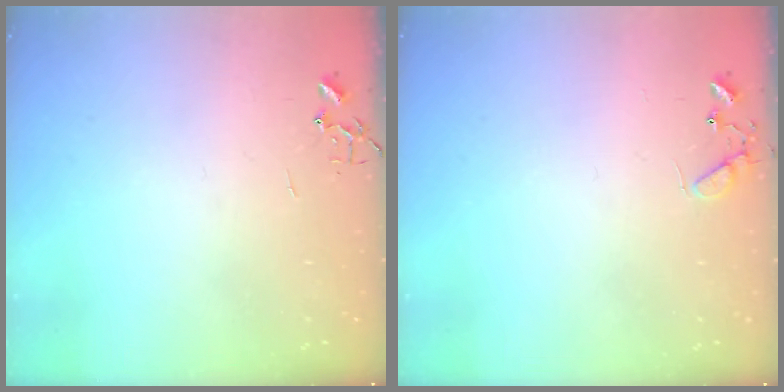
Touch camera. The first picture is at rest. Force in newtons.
{"total": 6.1, "press": 6.1, "slide": 0.5}